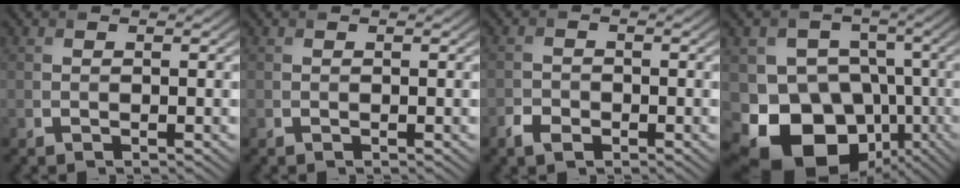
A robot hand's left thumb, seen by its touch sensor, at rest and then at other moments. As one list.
[{"total": 0.0}, {"total": 2.2, "force": [-1.4, 1.4, 1.0], "torque": [-0.022, -0.002, -0.030]}, {"total": 14.3, "force": [-5.6, 11.3, 6.9], "torque": [-0.125, -0.026, -0.101]}]